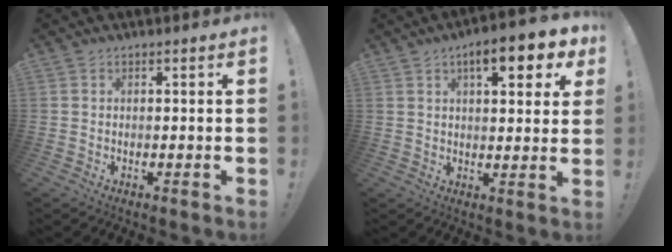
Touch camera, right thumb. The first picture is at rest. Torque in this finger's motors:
{"motor_torque": [0.82, 0.99, 0.41, 0.50, 0.15]}